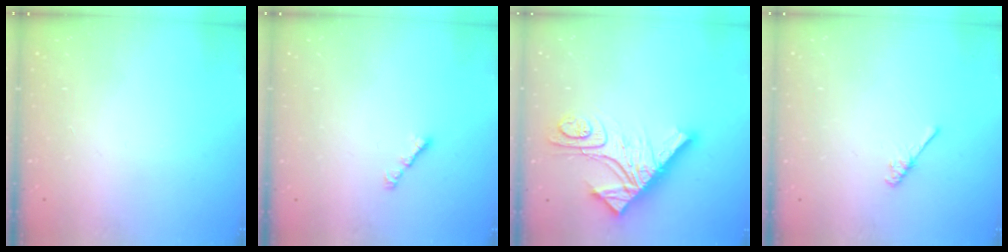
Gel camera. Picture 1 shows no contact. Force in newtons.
{"total": 1.9, "press": 1.8, "slide": 0.6}
{"total": 16.3, "press": 16.3, "slide": 1.5}
{"total": 3.1, "press": 3.1, "slide": 0.5}